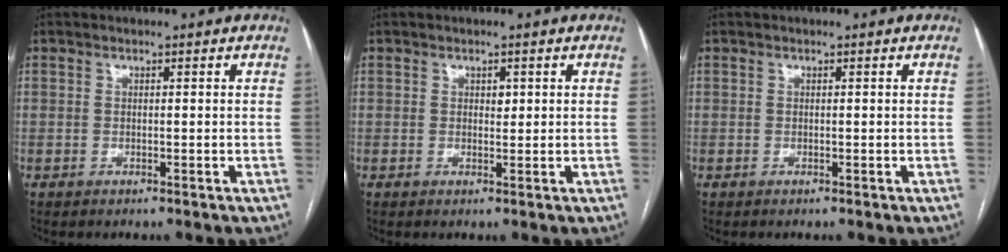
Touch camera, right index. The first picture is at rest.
{"total": 1.1, "force": [0.4, 0.7, 0.8], "torque": [-0.008, -0.001, 0.005]}
{"total": 0.0}